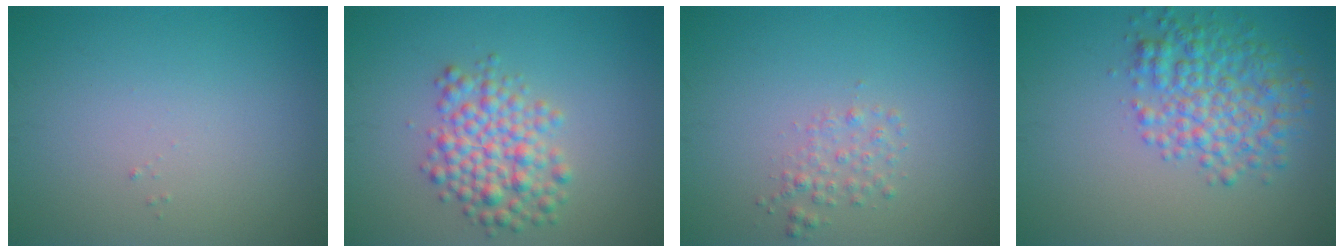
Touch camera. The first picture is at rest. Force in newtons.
{"total": 4.4, "press": 4.3, "slide": 0.2}
{"total": 1.5, "press": 1.5, "slide": 0.1}
{"total": 5.2, "press": 5.2, "slide": 0.0}